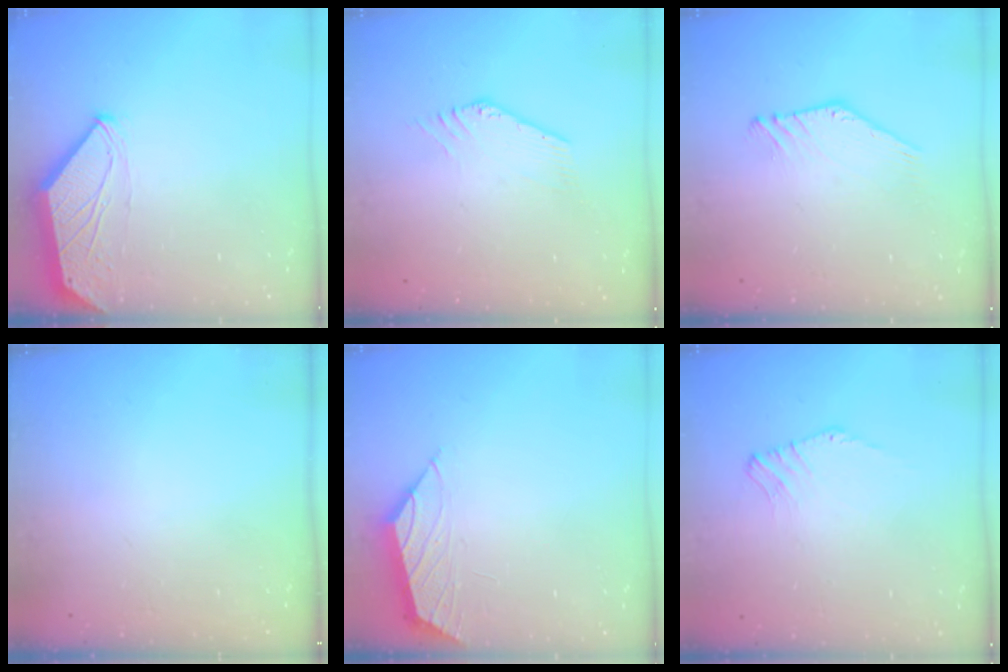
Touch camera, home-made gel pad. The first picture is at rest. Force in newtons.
{"total": 1.0, "press": 1.0, "slide": 0.1}
{"total": 2.2, "press": 2.2, "slide": 0.1}
{"total": 0.0}
{"total": 0.8, "press": 0.7, "slide": 0.4}
{"total": 1.8, "press": 1.7, "slide": 0.5}